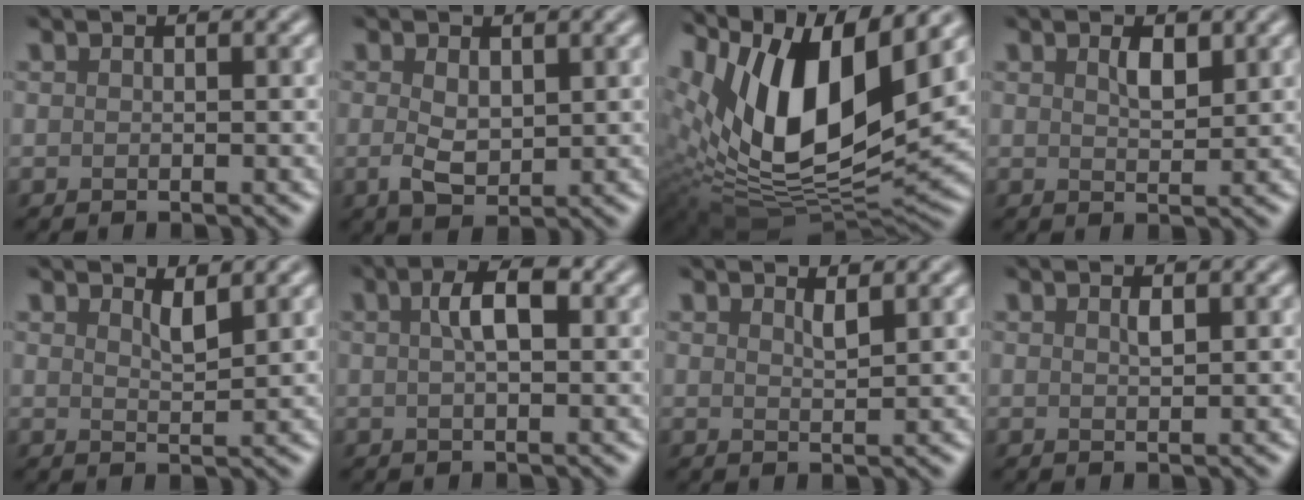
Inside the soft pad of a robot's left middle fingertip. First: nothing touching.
{"total": 2.7, "force": [0.4, 1.5, 2.2], "torque": [-0.047, -0.004, 0.010]}
{"total": 14.4, "force": [6.3, 6.1, 11.3], "torque": [-0.209, 0.011, 0.109]}
{"total": 1.7, "force": [0.9, 0.7, 1.2], "torque": [-0.024, -0.001, 0.018]}
{"total": 1.6, "force": [1.1, 0.3, 1.0], "torque": [-0.019, -0.003, 0.020]}
{"total": 3.1, "force": [0.7, 1.1, 2.7], "torque": [-0.046, 0.007, 0.009]}
{"total": 1.1, "force": [0.9, 0.2, 0.6], "torque": [-0.012, -0.003, 0.015]}
{"total": 0.8, "force": [0.4, 0.2, 0.6], "torque": [-0.012, -0.001, 0.008]}